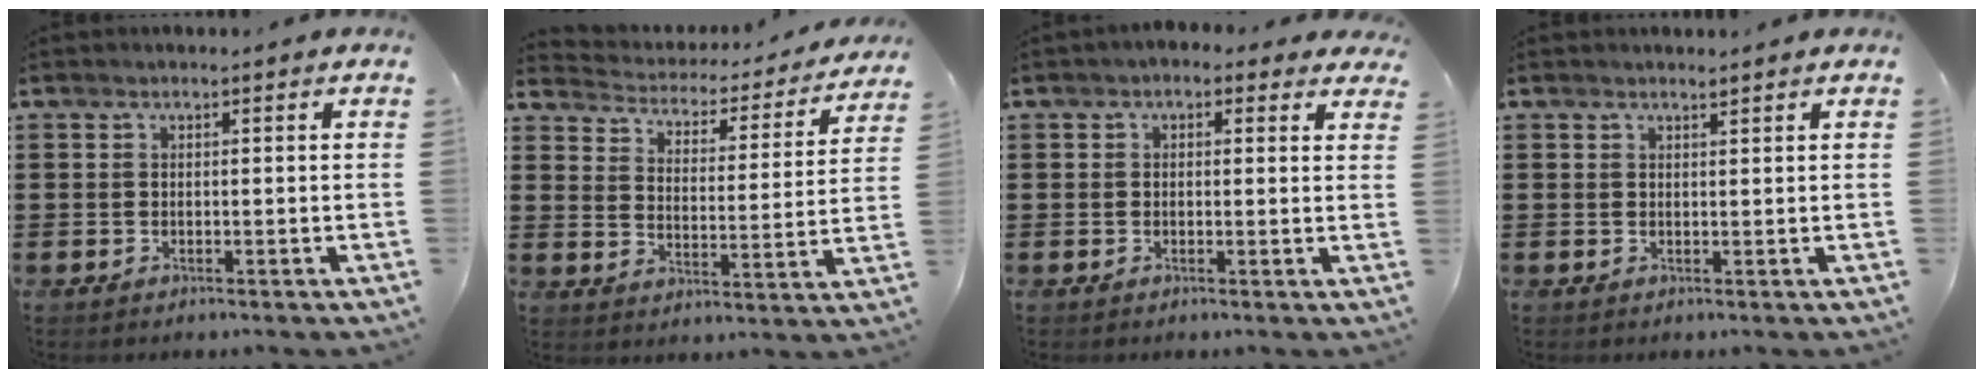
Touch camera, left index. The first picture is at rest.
{"total": 2.6, "force": [2.6, 0.5, -0.1], "torque": [-0.020, -0.025, 0.034]}
{"total": 1.5, "force": [0.7, 1.1, 0.7], "torque": [-0.010, 0.006, 0.010]}
{"total": 1.0, "force": [1.0, 0.0, 0.2], "torque": [-0.006, -0.002, 0.020]}